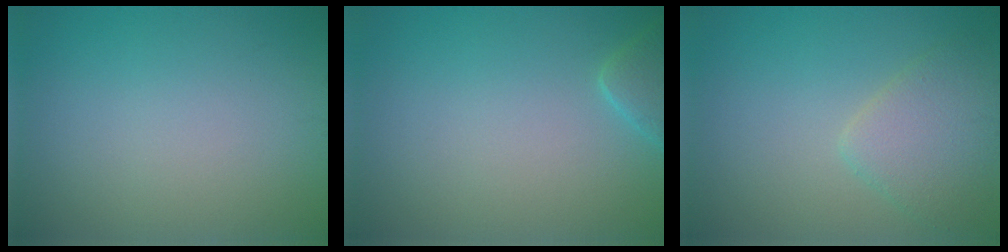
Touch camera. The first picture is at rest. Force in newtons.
{"total": 1.9, "press": 1.9, "slide": 0.2}
{"total": 3.3, "press": 3.3, "slide": 0.1}